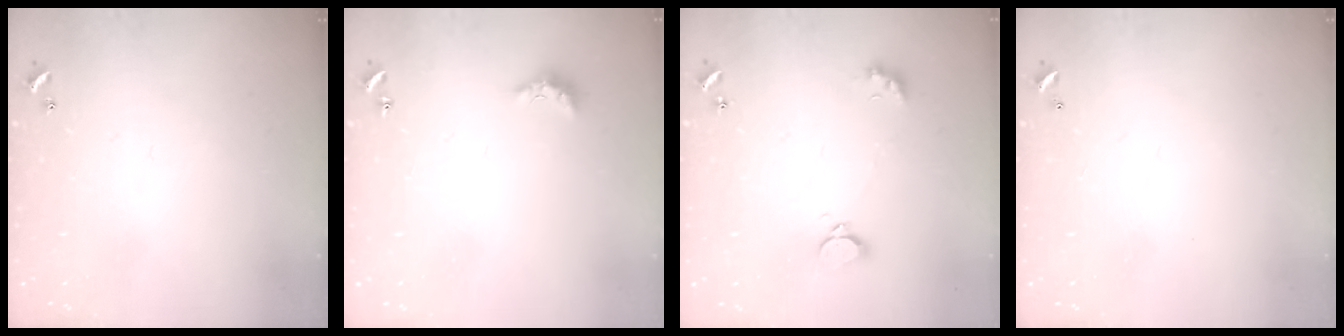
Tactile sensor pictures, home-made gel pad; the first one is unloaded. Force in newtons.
{"total": 4.0, "press": 4.0, "slide": 0.7}
{"total": 2.5, "press": 2.4, "slide": 0.5}
{"total": 2.8, "press": 2.8, "slide": 0.1}